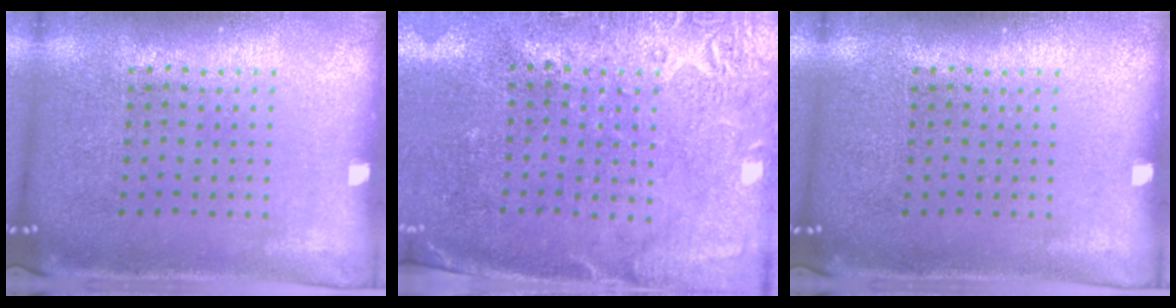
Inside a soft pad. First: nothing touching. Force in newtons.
{"total": 2.7, "press": 2.3, "slide": 1.5}
{"total": 0.0}